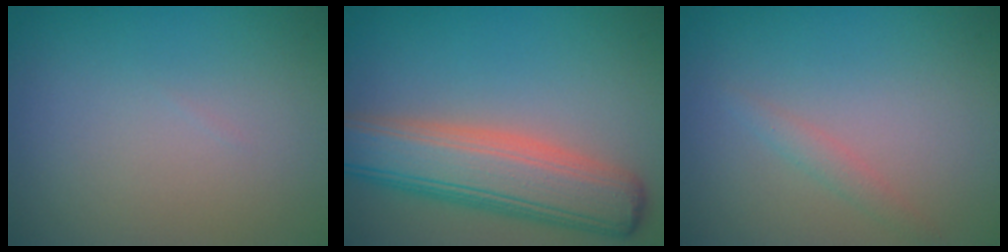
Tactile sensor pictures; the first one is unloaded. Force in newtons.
{"total": 8.2, "press": 8.1, "slide": 0.5}
{"total": 1.2, "press": 1.2, "slide": 0.0}